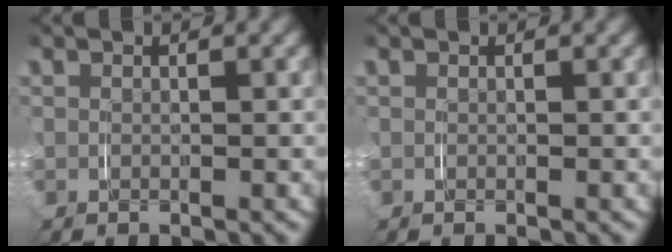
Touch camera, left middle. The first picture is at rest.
{"total": 0.0}